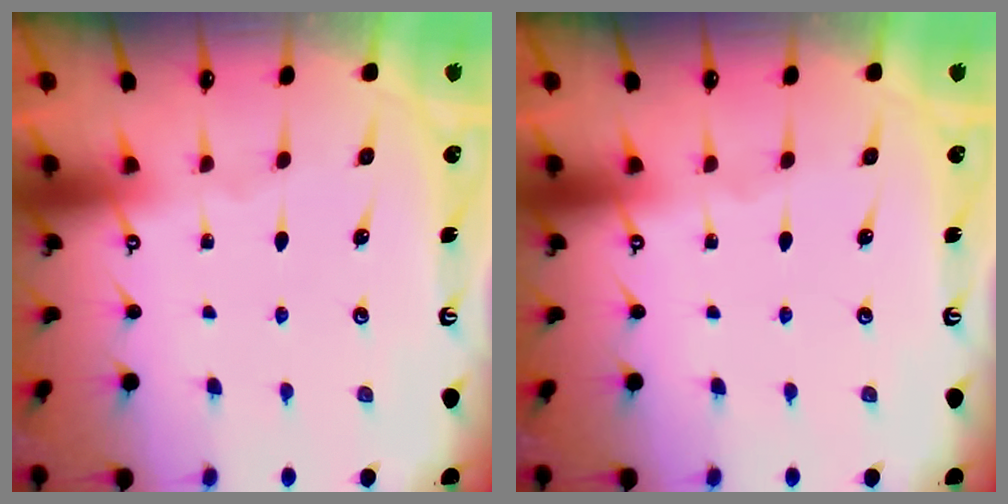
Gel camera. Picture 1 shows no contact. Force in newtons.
{"total": 0.0}